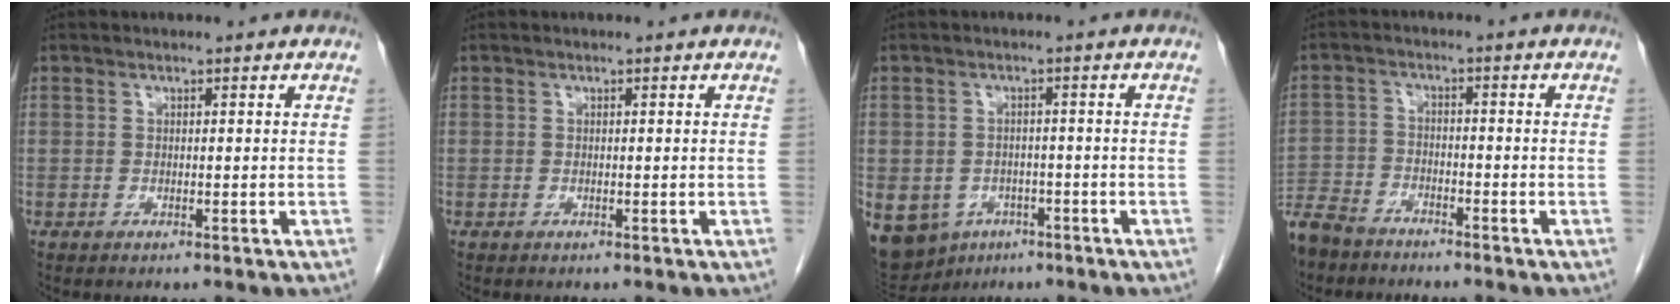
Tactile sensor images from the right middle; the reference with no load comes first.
{"total": 0.0}
{"total": 16.8, "force": [-7.8, 13.4, 6.5], "torque": [-0.194, 0.001, -0.097]}
{"total": 8.3, "force": [-7.2, 3.4, 2.3], "torque": [-0.047, -0.009, -0.134]}